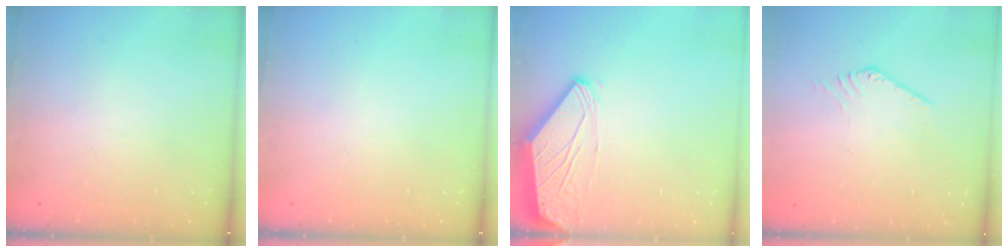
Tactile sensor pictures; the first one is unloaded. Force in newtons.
{"total": 0.0}
{"total": 0.0}
{"total": 0.7, "press": 0.7, "slide": 0.1}